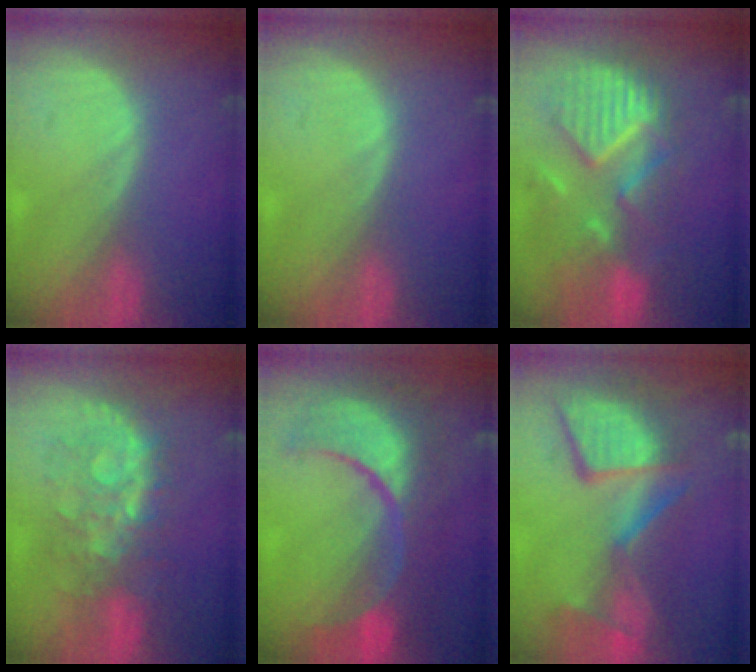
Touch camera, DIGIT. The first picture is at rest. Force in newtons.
{"total": 0.0}
{"total": 11.8, "press": 10.3, "slide": 5.8}
{"total": 8.3, "press": 8.3, "slide": 0.9}
{"total": 12.4, "press": 12.3, "slide": 1.5}
{"total": 12.5, "press": 11.3, "slide": 5.3}